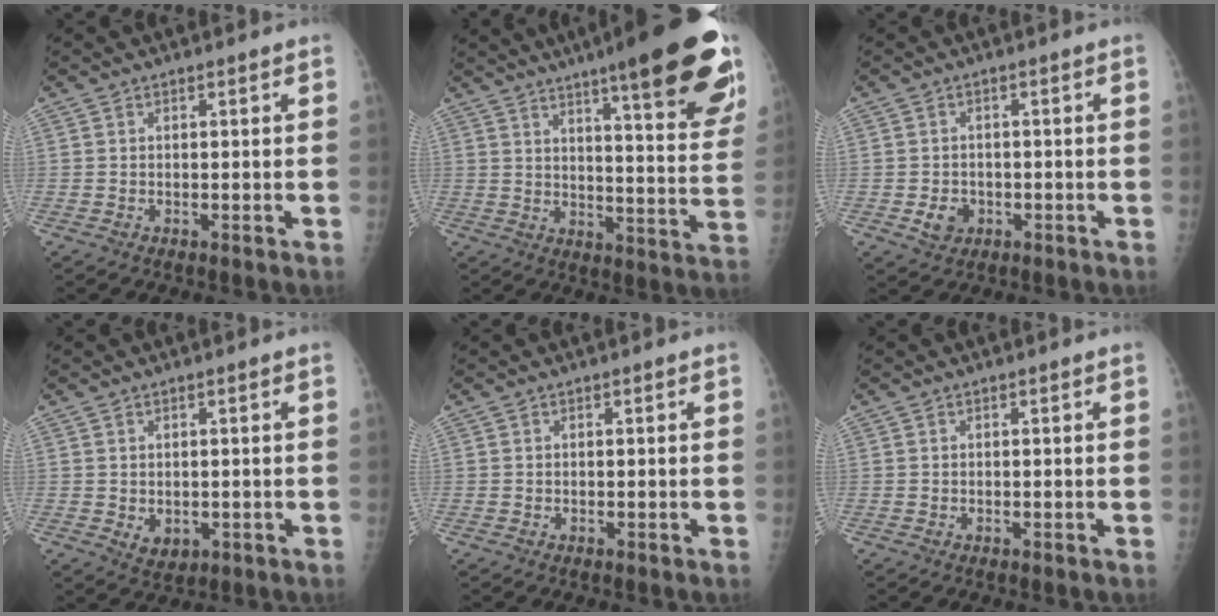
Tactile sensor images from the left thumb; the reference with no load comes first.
{"total": 24.8, "force": [15.8, 4.3, 18.7], "torque": [-0.232, -0.059, 0.208]}
{"total": 3.6, "force": [-1.1, 3.0, 1.7], "torque": [-0.018, 0.003, -0.012]}
{"total": 3.8, "force": [-0.5, 2.9, 2.4], "torque": [-0.023, -0.006, 0.007]}
{"total": 0.0}
{"total": 0.0}